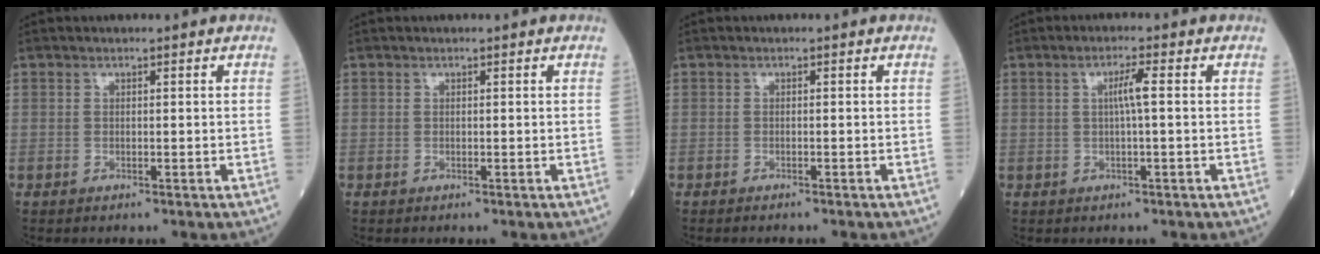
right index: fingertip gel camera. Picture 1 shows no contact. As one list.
[{"total": 0.0}, {"total": 2.2, "force": [-2.0, 0.0, 0.9], "torque": [-0.015, -0.002, -0.025]}, {"total": 2.7, "force": [0.3, -0.3, 2.7], "torque": [-0.050, 0.002, 0.003]}]